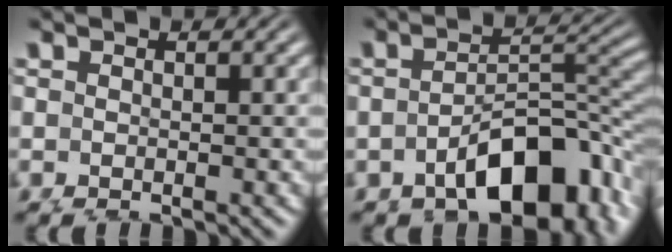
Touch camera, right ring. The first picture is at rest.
{"total": 7.0, "force": [-3.0, 3.5, 5.2], "torque": [-0.054, -0.017, -0.032]}